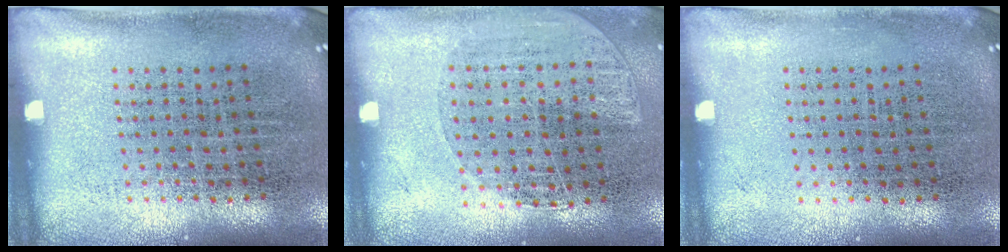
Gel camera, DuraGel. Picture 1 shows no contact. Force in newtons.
{"total": 1.1, "press": 1.0, "slide": 0.5}
{"total": 0.0}